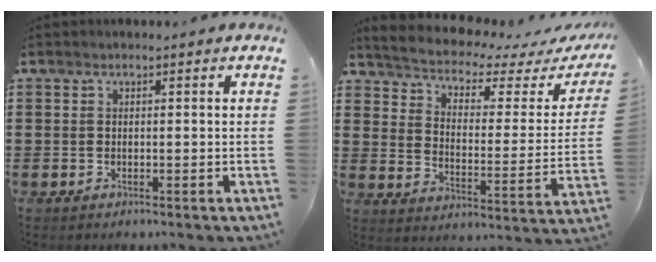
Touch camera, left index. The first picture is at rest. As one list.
[{"total": 3.4, "force": [3.1, 0.6, 1.2], "torque": [-0.048, -0.031, 0.044]}]